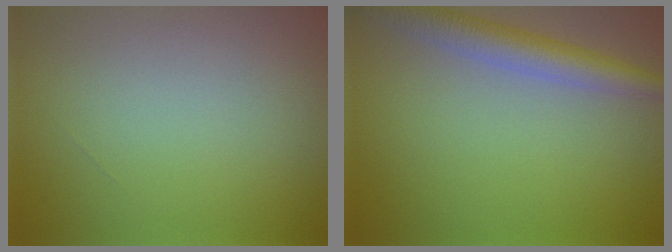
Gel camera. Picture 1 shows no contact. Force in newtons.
{"total": 4.1, "press": 4.1, "slide": 0.1}